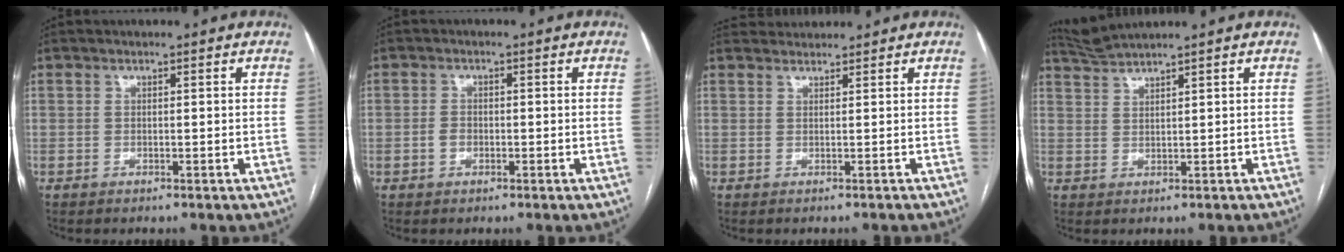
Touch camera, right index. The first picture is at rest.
{"total": 1.7, "force": [-0.5, 1.1, 1.1], "torque": [-0.021, 0.004, -0.008]}
{"total": 1.8, "force": [1.6, 0.6, 0.4], "torque": [-0.024, 0.027, 0.027]}
{"total": 2.8, "force": [2.5, -1.3, 0.1], "torque": [-0.009, 0.006, 0.060]}